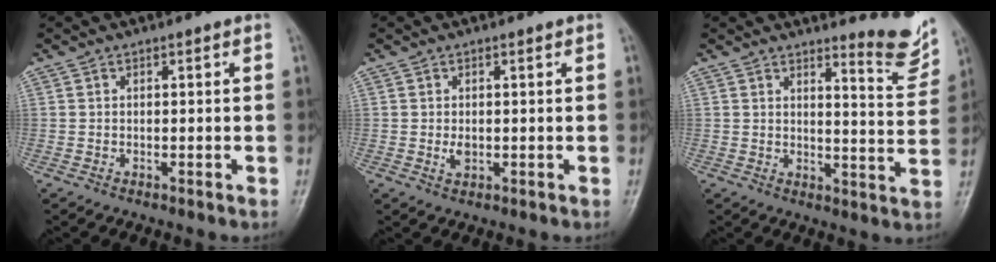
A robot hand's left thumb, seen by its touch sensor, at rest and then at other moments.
{"total": 1.8, "force": [0.1, 1.1, 1.4], "torque": [-0.022, -0.003, 0.004]}
{"total": 7.6, "force": [6.4, 1.2, 3.9], "torque": [-0.038, -0.066, 0.077]}